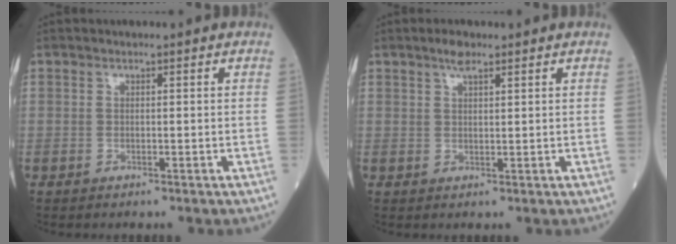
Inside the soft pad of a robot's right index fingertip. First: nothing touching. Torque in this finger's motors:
{"motor_torque": [-0.05, -0.15, 0.10, 0.03]}